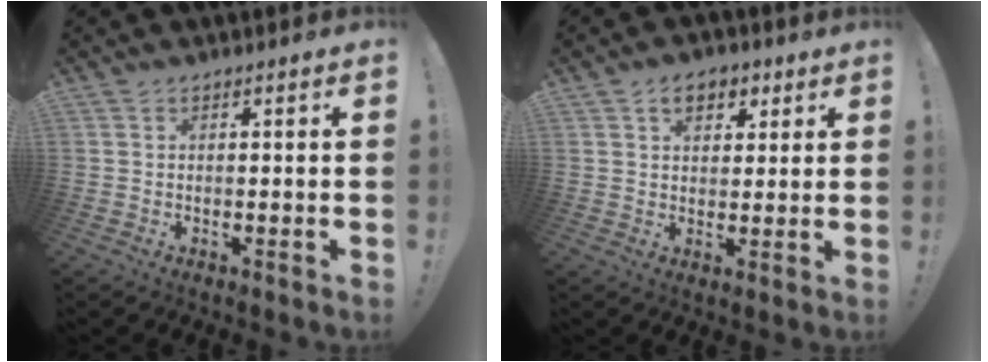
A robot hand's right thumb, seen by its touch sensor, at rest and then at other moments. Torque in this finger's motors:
{"motor_torque": [-0.59, 0.70, 0.07, 0.00, 0.00]}